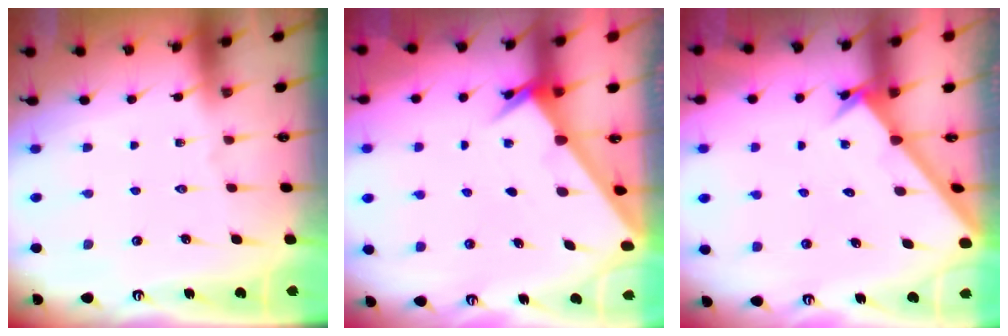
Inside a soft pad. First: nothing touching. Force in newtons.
{"total": 2.4, "press": 2.4, "slide": 0.3}
{"total": 2.0, "press": 2.0, "slide": 0.2}